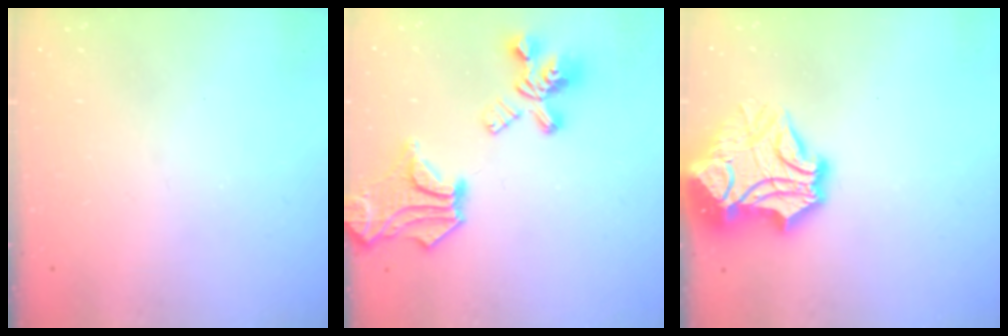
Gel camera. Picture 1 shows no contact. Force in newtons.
{"total": 11.7, "press": 11.4, "slide": 2.8}
{"total": 15.0, "press": 14.8, "slide": 2.2}